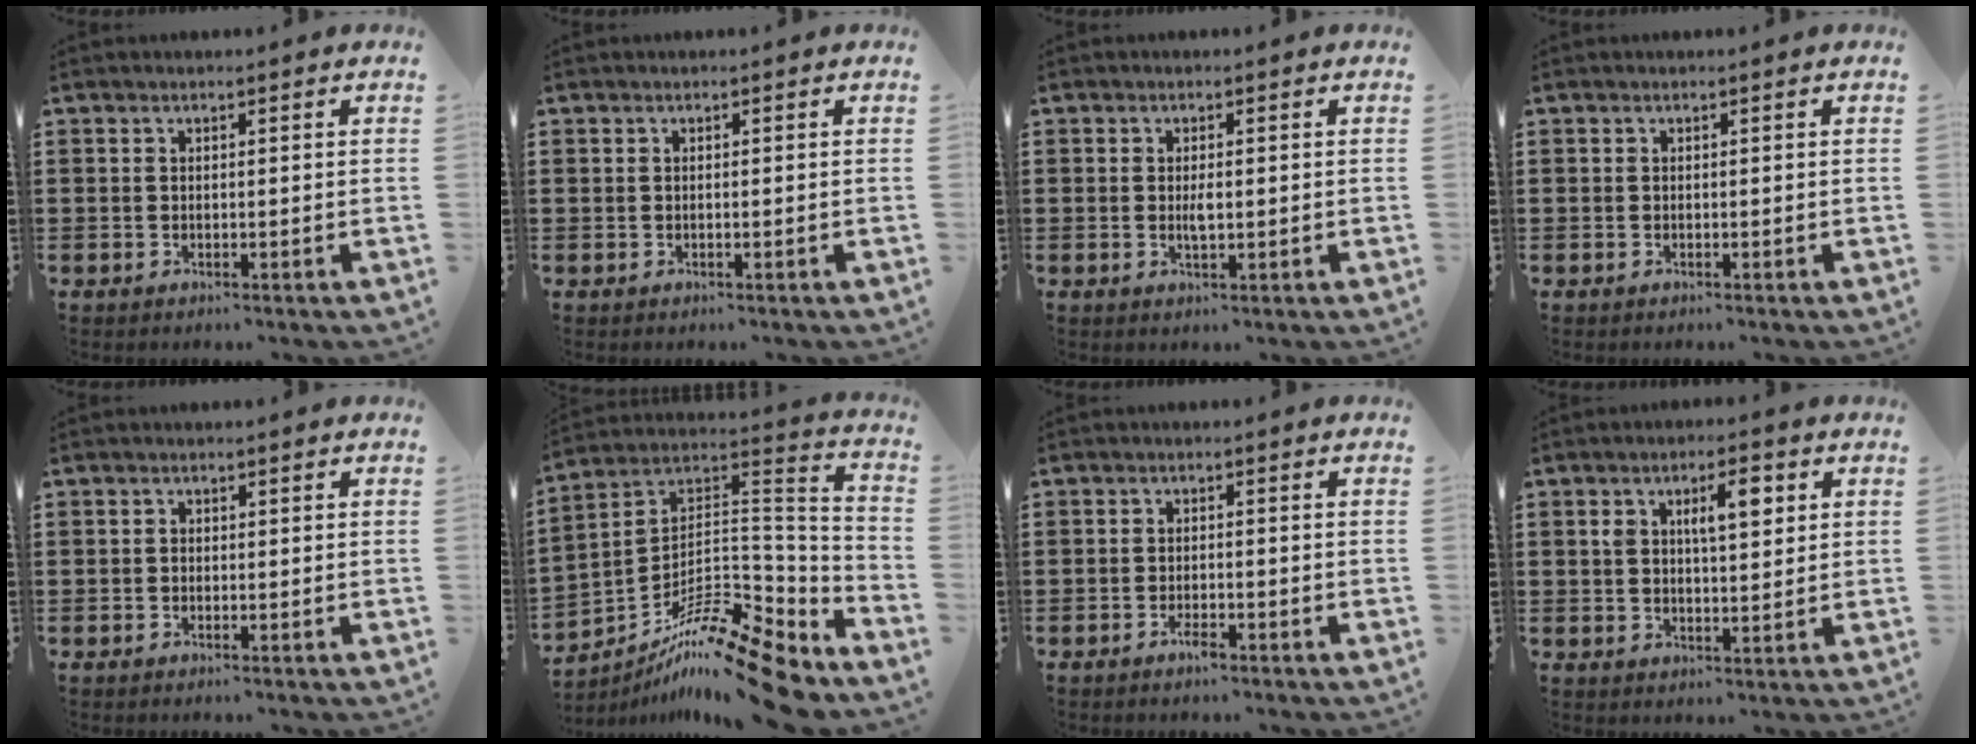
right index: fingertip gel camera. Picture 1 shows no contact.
{"total": 0.0}
{"total": 2.2, "force": [-0.1, 0.7, 2.1], "torque": [-0.040, -0.001, -0.002]}
{"total": 0.0}
{"total": 0.5, "force": [-0.2, 0.4, 0.3], "torque": [-0.007, 0.001, -0.004]}
{"total": 15.7, "force": [-12.0, 3.1, 9.5], "torque": [-0.158, 0.037, -0.219]}
{"total": 1.7, "force": [-1.2, 0.4, 1.2], "torque": [-0.023, -0.003, -0.020]}
{"total": 5.8, "force": [1.9, 2.2, 5.1], "torque": [-0.083, -0.001, 0.024]}